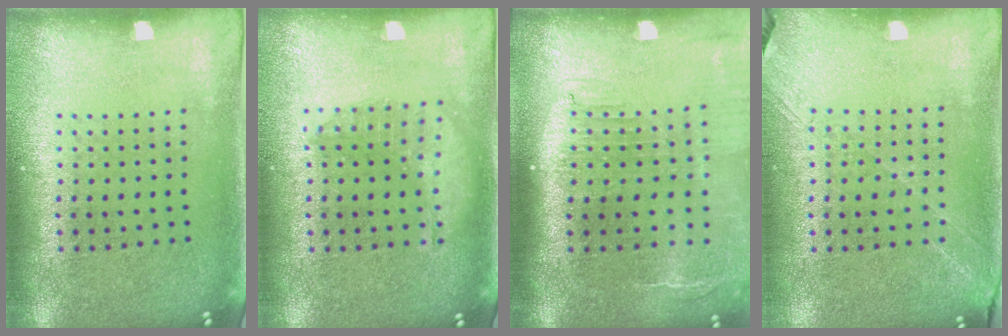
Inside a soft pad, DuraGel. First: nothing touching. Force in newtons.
{"total": 1.5, "press": 1.5, "slide": 0.5}
{"total": 2.1, "press": 1.7, "slide": 1.2}
{"total": 1.3, "press": 1.2, "slide": 0.5}